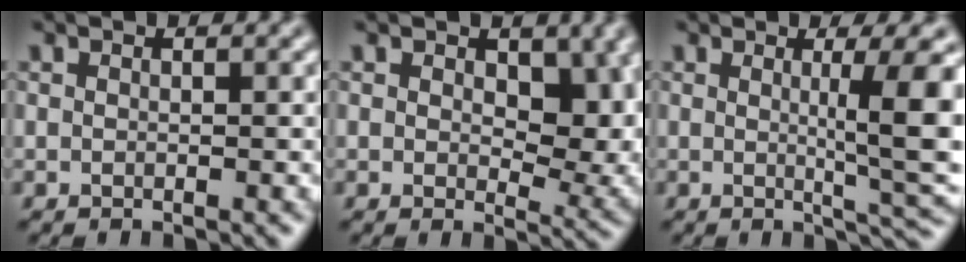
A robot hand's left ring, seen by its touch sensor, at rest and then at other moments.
{"total": 6.6, "force": [1.2, 3.9, 5.2], "torque": [-0.066, -0.010, 0.023]}
{"total": 6.8, "force": [0.6, 1.4, 6.6], "torque": [-0.080, -0.006, 0.011]}